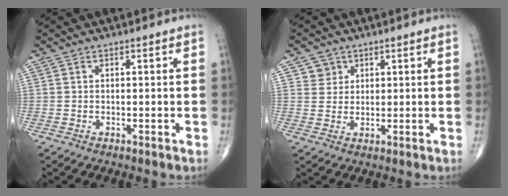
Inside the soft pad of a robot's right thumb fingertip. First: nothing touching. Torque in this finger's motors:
{"motor_torque": [-0.23, 0.65, 0.11, -0.01, -0.01]}